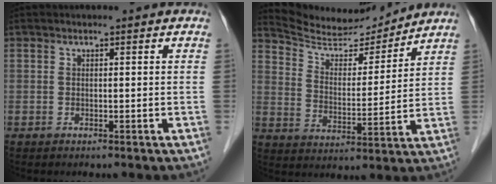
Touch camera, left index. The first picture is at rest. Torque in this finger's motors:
{"motor_torque": [0.39, -0.95, -0.05, -0.04]}